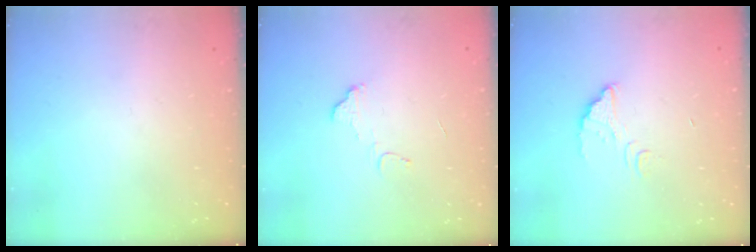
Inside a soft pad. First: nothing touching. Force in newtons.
{"total": 4.0, "press": 4.0, "slide": 0.2}
{"total": 4.4, "press": 4.4, "slide": 0.3}